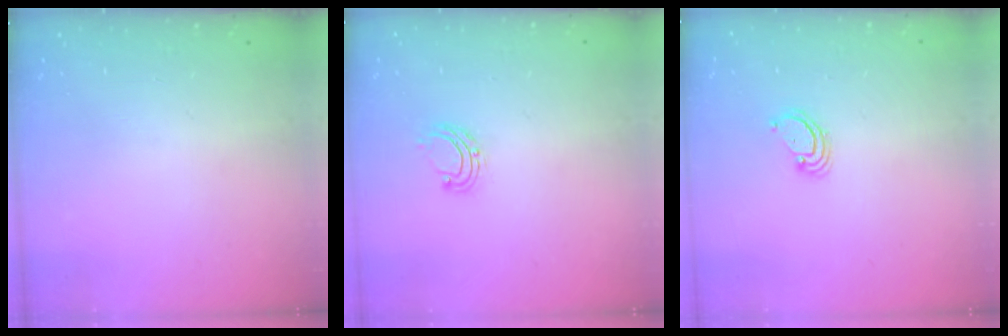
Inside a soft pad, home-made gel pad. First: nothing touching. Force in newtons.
{"total": 5.9, "press": 5.9, "slide": 0.5}
{"total": 2.6, "press": 2.6, "slide": 0.2}